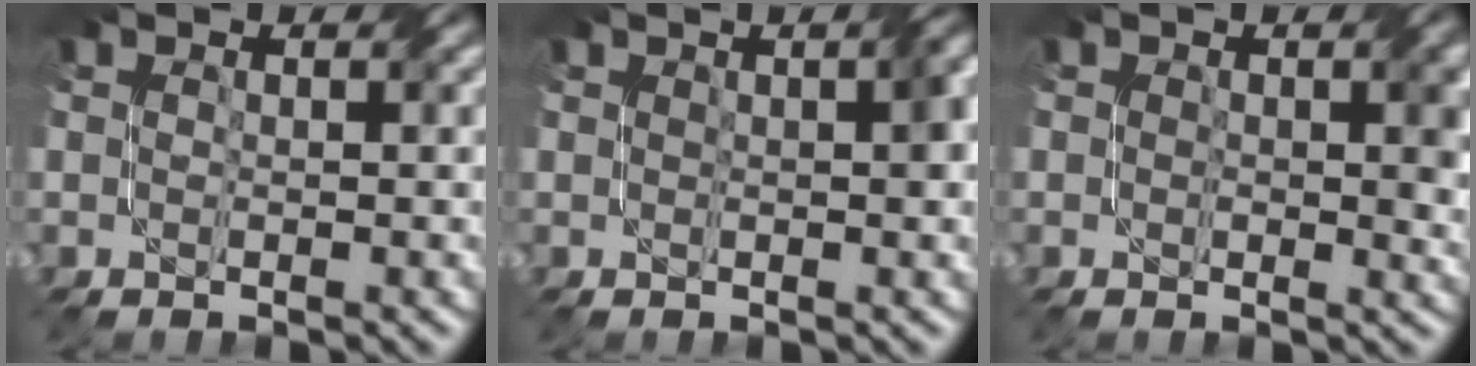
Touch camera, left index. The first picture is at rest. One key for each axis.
{"total": 2.6, "fx": 0.6, "fy": 0.6, "fz": 2.5, "tx": -0.031, "ty": 0.011, "tz": 0.009}
{"total": 2.8, "fx": 0.2, "fy": 1.5, "fz": 2.4, "tx": -0.030, "ty": -0.003, "tz": 0.004}